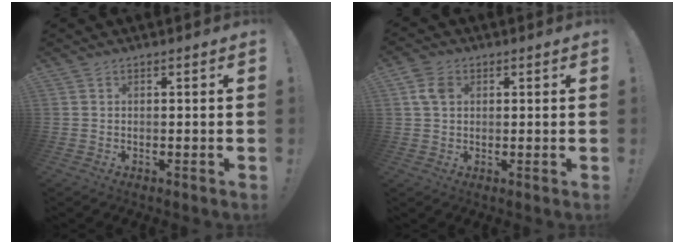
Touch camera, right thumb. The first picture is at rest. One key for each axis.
{"total": 5.9, "fx": 1.5, "fy": 4.5, "fz": 3.5, "tx": -0.051, "ty": 0.008, "tz": 0.032}